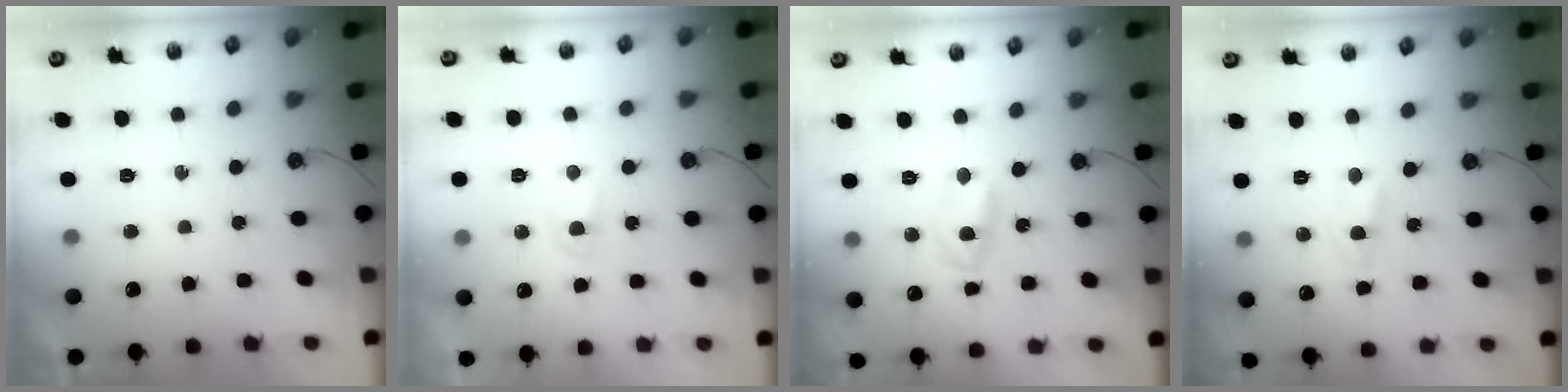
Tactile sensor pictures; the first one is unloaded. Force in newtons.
{"total": 3.8, "press": 3.7, "slide": 0.6}
{"total": 4.1, "press": 4.1, "slide": 0.2}
{"total": 2.2, "press": 2.2, "slide": 0.3}